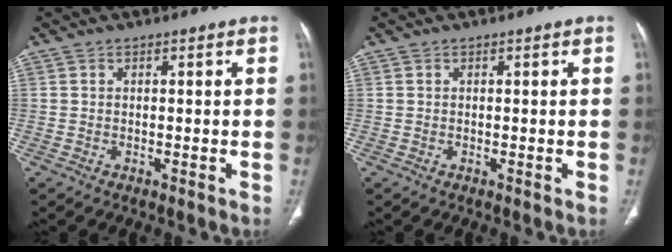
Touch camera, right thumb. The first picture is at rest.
{"total": 0.0}